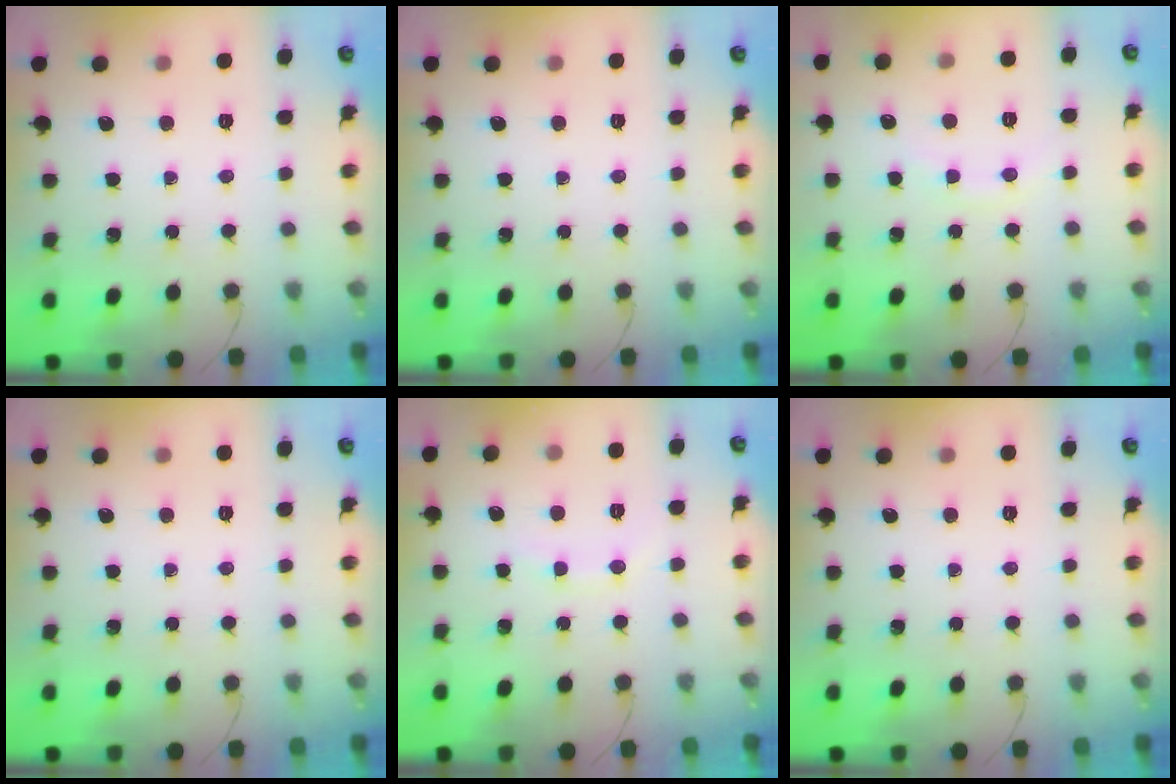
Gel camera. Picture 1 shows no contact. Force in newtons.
{"total": 0.0}
{"total": 6.1, "press": 5.8, "slide": 1.8}
{"total": 0.0}
{"total": 6.2, "press": 6.0, "slide": 1.5}
{"total": 0.0}